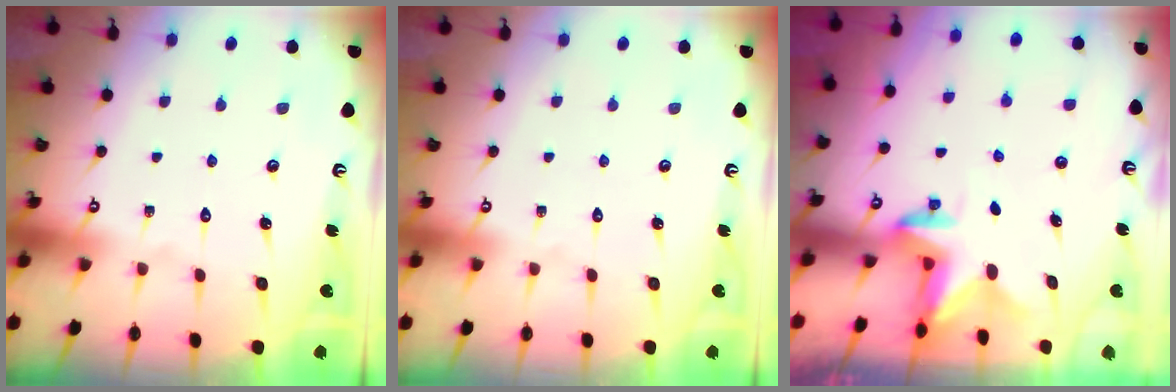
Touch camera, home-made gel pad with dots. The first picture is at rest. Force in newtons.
{"total": 0.0}
{"total": 2.7, "press": 2.7, "slide": 0.5}